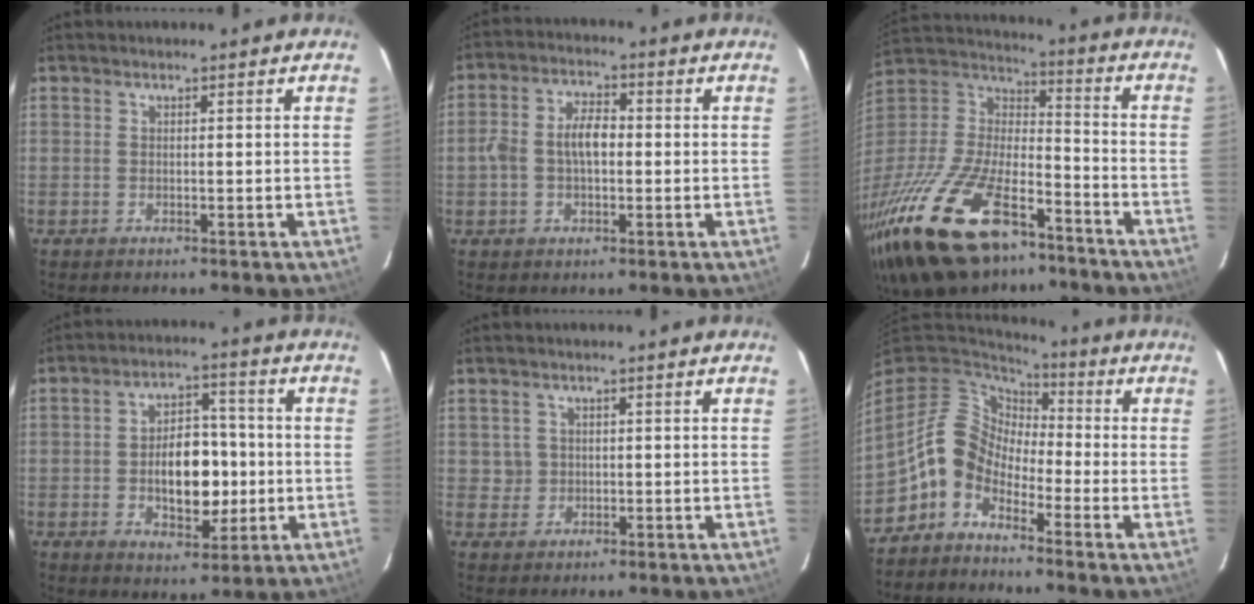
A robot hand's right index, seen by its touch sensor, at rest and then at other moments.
{"total": 6.5, "force": [-0.5, 3.8, 5.2], "torque": [-0.103, 0.017, -0.007]}
{"total": 33.6, "force": [-21.5, 15.0, 21.0], "torque": [-0.445, -0.033, -0.350]}
{"total": 11.1, "force": [-1.6, 6.6, 8.8], "torque": [-0.153, 0.016, -0.013]}
{"total": 2.3, "force": [0.4, 2.3, -0.1], "torque": [0.008, 0.009, 0.009]}
{"total": 9.5, "force": [-5.0, 6.7, 4.6], "torque": [-0.090, 0.026, -0.116]}